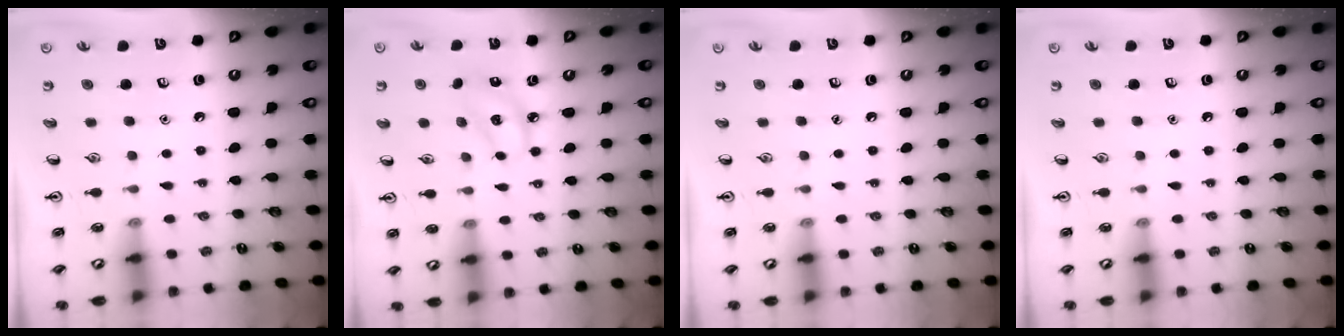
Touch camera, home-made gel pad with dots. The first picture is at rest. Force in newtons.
{"total": 5.4, "press": 5.4, "slide": 1.0}
{"total": 0.0}
{"total": 0.0}